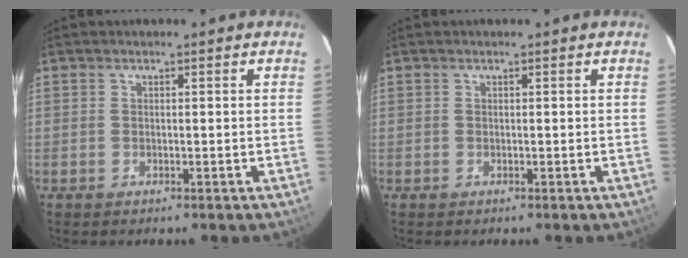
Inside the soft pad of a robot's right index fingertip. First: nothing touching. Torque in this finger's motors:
{"motor_torque": [0.00, 0.00, 0.00, 0.00]}